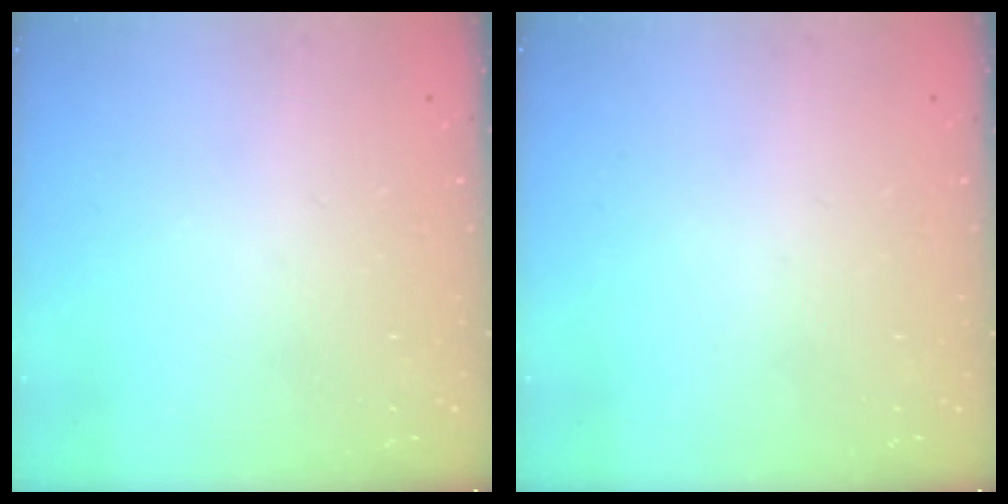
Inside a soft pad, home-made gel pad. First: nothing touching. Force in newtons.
{"total": 0.0}